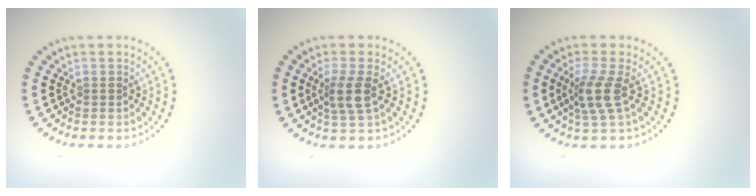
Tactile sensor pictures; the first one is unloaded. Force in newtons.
{"total": 2.6, "press": 2.1, "slide": 1.5}
{"total": 3.0, "press": 2.3, "slide": 1.9}